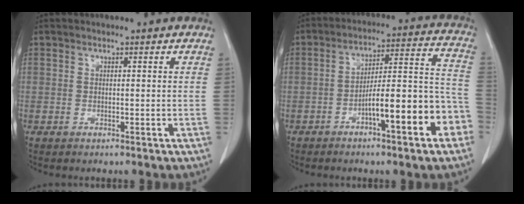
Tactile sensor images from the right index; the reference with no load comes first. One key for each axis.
{"total": 13.7, "fx": -5.9, "fy": 2.2, "fz": 12.2, "tx": -0.165, "ty": 0.035, "tz": -0.087}